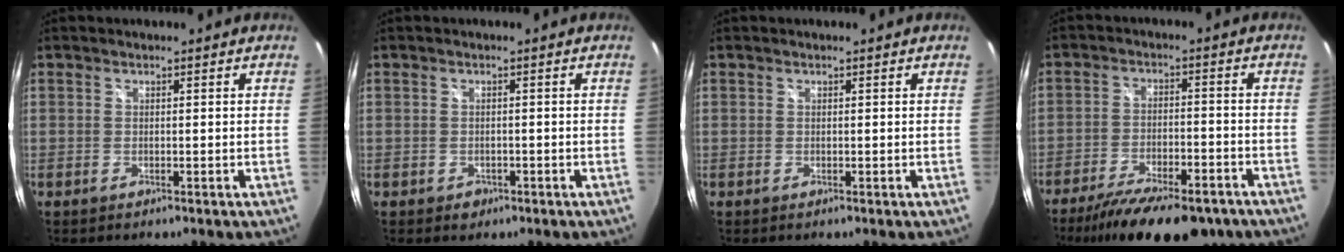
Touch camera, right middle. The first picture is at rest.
{"total": 1.7, "force": [-0.8, 1.4, 0.5], "torque": [-0.011, -0.003, -0.010]}
{"total": 0.0}
{"total": 19.2, "force": [-14.6, 6.4, 10.7], "torque": [-0.202, -0.039, -0.213]}